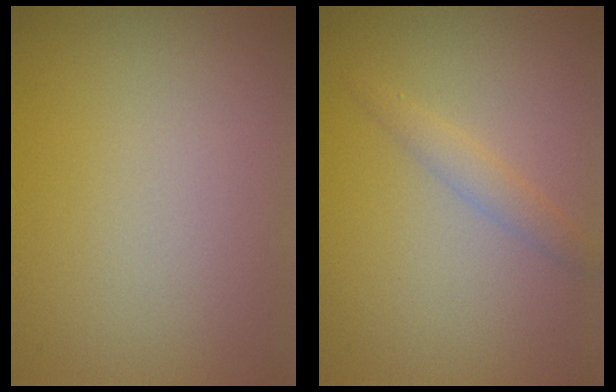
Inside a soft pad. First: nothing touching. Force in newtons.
{"total": 1.4, "press": 1.4, "slide": 0.1}